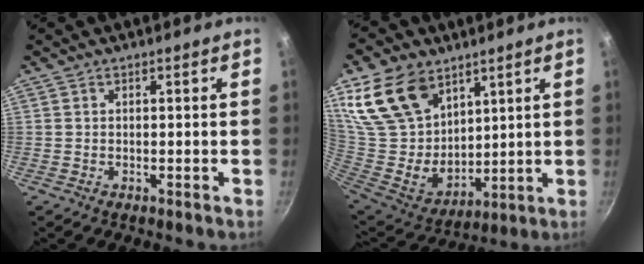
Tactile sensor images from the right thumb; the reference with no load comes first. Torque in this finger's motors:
{"motor_torque": [-1.70, 2.38, 0.97, 0.21, 0.18]}